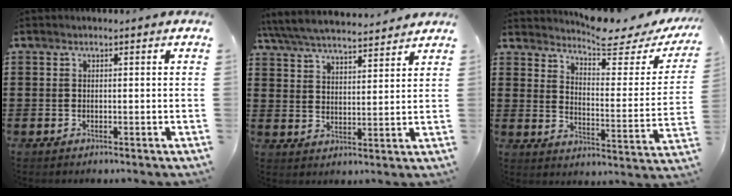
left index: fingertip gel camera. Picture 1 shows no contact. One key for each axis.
{"total": 5.8, "fx": 5.5, "fy": 0.5, "fz": 1.7, "tx": -0.056, "ty": -0.029, "tz": 0.096}
{"total": 6.3, "fx": 5.7, "fy": 0.4, "fz": 2.6, "tx": -0.053, "ty": -0.042, "tz": 0.093}